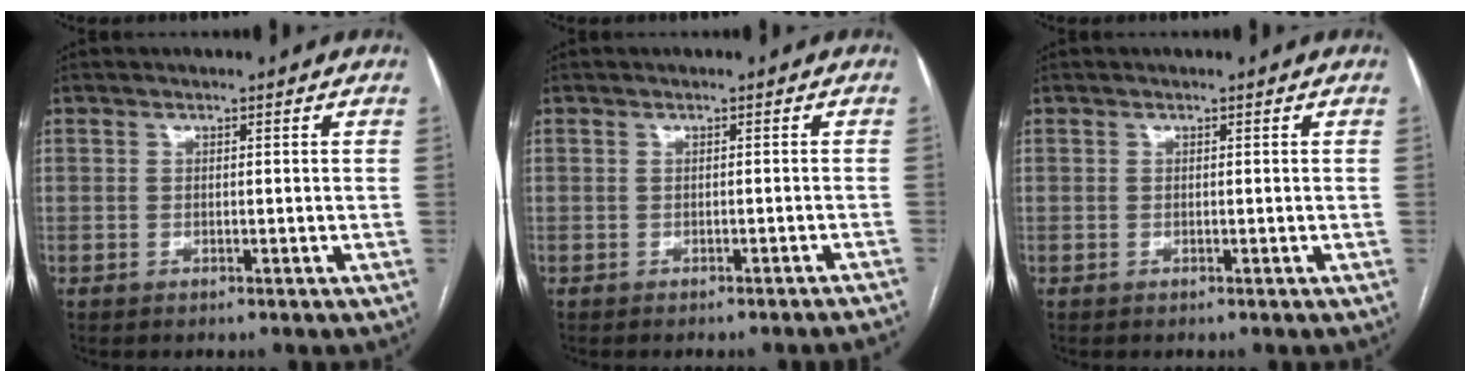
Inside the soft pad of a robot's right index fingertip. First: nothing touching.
{"total": 5.8, "force": [-5.5, -0.7, 1.6], "torque": [-0.008, -0.014, -0.059]}
{"total": 0.0}